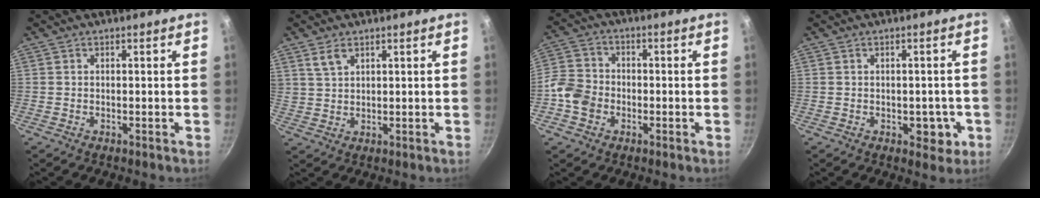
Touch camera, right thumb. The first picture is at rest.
{"total": 3.8, "force": [2.3, 2.1, 2.1], "torque": [-0.033, -0.005, 0.049]}
{"total": 6.9, "force": [-2.2, 5.7, 3.2], "torque": [-0.044, 0.020, -0.058]}
{"total": 4.5, "force": [-1.1, 3.0, 3.2], "torque": [-0.008, 0.005, -0.011]}